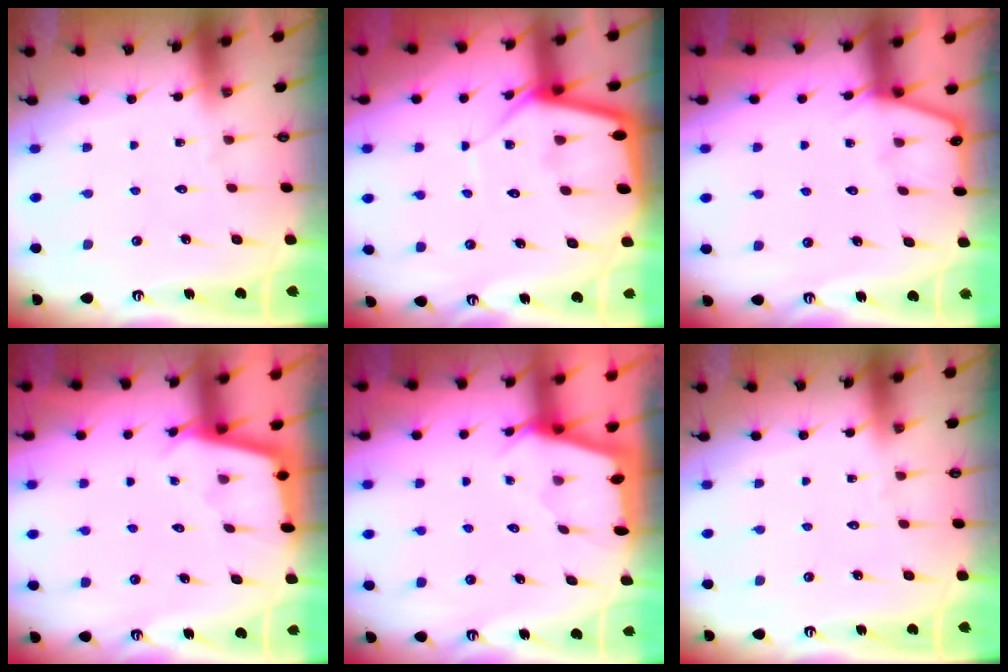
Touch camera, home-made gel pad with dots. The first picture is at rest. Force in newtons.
{"total": 8.8, "press": 8.7, "slide": 0.7}
{"total": 2.7, "press": 2.6, "slide": 0.4}
{"total": 2.5, "press": 2.5, "slide": 0.2}
{"total": 2.3, "press": 2.3, "slide": 0.3}
{"total": 0.0}